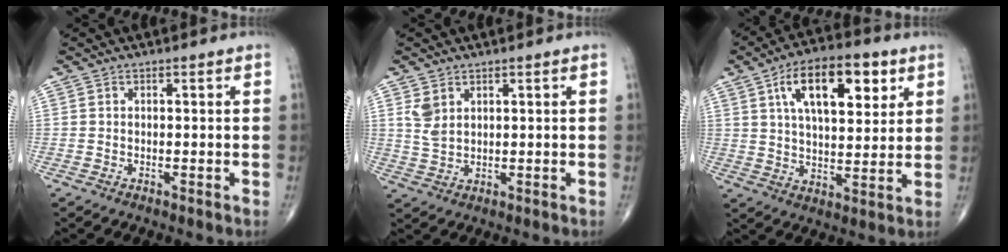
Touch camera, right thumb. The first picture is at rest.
{"total": 3.7, "force": [1.9, 2.3, 2.2], "torque": [-0.042, -0.007, 0.048]}
{"total": 16.6, "force": [6.9, 7.7, 13.0], "torque": [-0.178, -0.014, 0.112]}